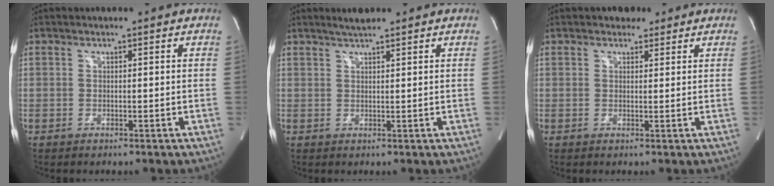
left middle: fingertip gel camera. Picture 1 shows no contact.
{"total": 2.3, "force": [2.0, 0.1, 1.2], "torque": [-0.028, 0.007, 0.037]}
{"total": 2.2, "force": [1.6, 1.4, 0.4], "torque": [-0.006, 0.008, 0.021]}